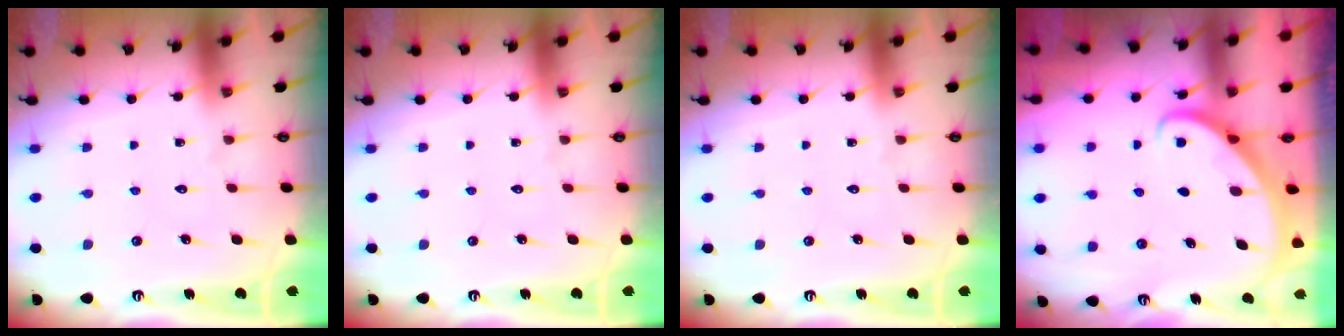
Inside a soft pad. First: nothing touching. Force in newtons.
{"total": 0.0}
{"total": 0.0}
{"total": 2.8, "press": 2.8, "slide": 0.2}